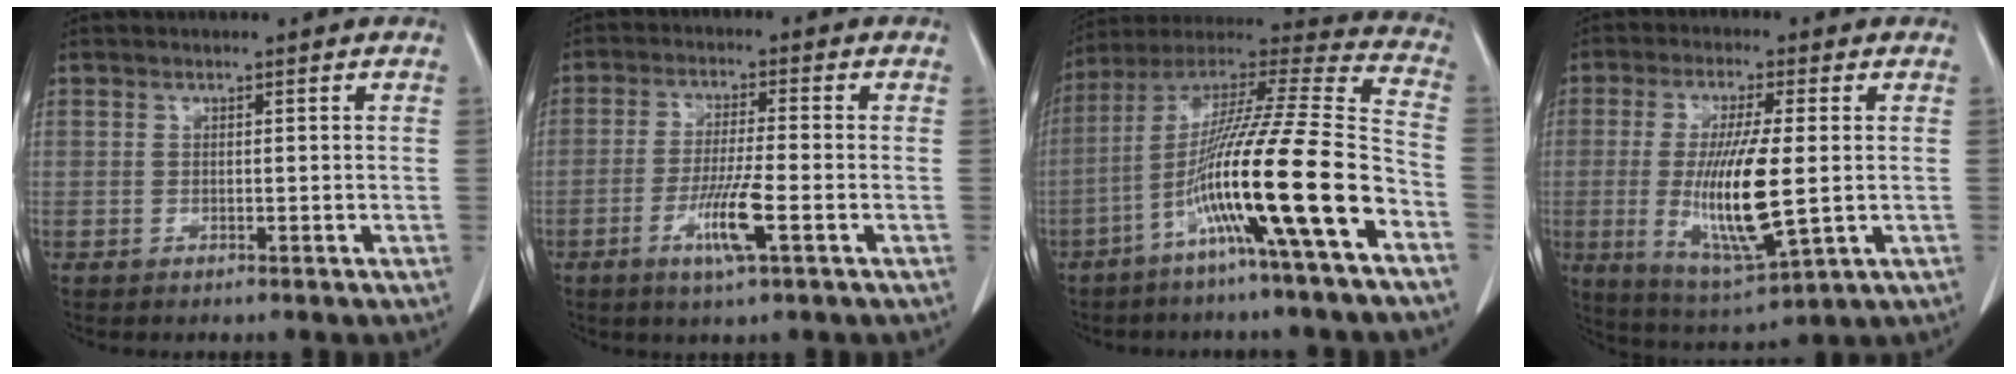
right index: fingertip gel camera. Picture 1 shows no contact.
{"total": 7.2, "force": [-2.8, 0.0, 6.6], "torque": [-0.123, -0.013, -0.051]}
{"total": 21.3, "force": [-8.6, -0.7, 19.5], "torque": [-0.354, -0.021, -0.161]}
{"total": 13.4, "force": [-0.9, 2.2, 13.1], "torque": [-0.257, -0.021, -0.008]}